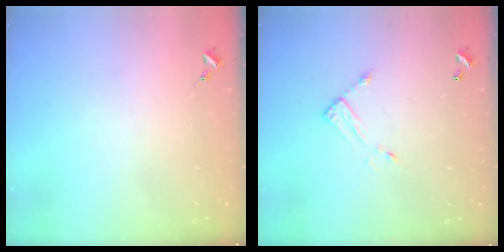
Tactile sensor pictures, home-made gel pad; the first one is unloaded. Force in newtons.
{"total": 7.1, "press": 7.1, "slide": 0.5}